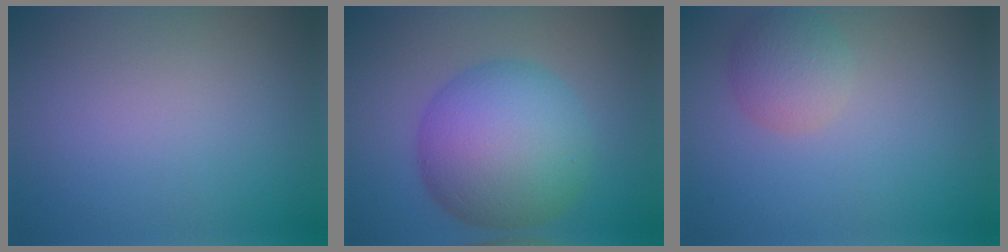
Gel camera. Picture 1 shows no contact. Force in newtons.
{"total": 10.6, "press": 10.6, "slide": 0.1}
{"total": 2.7, "press": 2.7, "slide": 0.1}